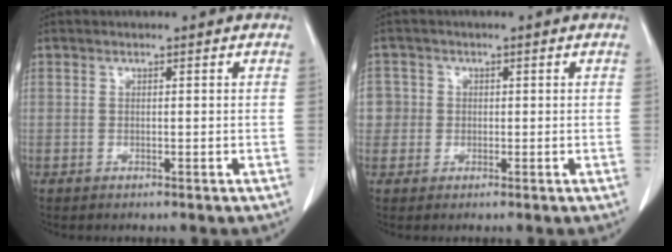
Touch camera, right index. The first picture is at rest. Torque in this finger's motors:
{"motor_torque": [0.06, 0.00, 0.04, 0.01]}